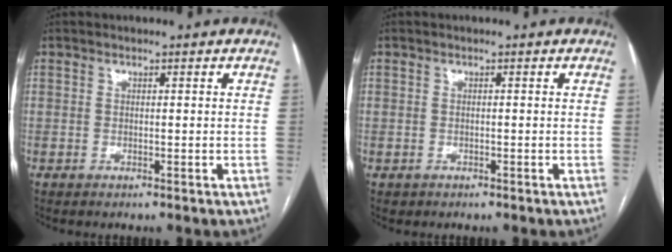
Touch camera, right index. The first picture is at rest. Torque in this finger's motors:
{"motor_torque": [-0.11, 0.05, -0.54, -0.08]}